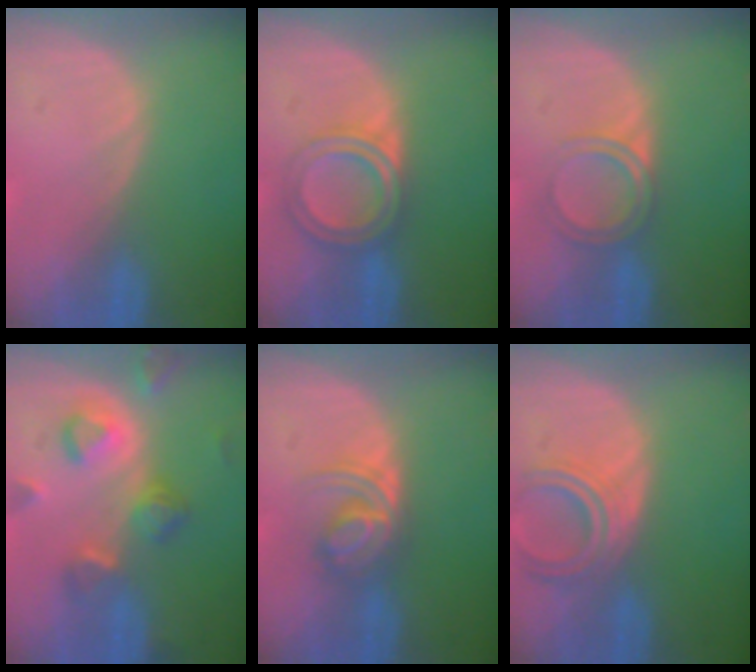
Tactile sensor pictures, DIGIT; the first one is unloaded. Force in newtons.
{"total": 5.3, "press": 5.3, "slide": 0.2}
{"total": 3.7, "press": 3.6, "slide": 0.3}
{"total": 7.8, "press": 7.1, "slide": 3.2}
{"total": 5.8, "press": 5.1, "slide": 2.7}
{"total": 5.1, "press": 5.0, "slide": 0.5}